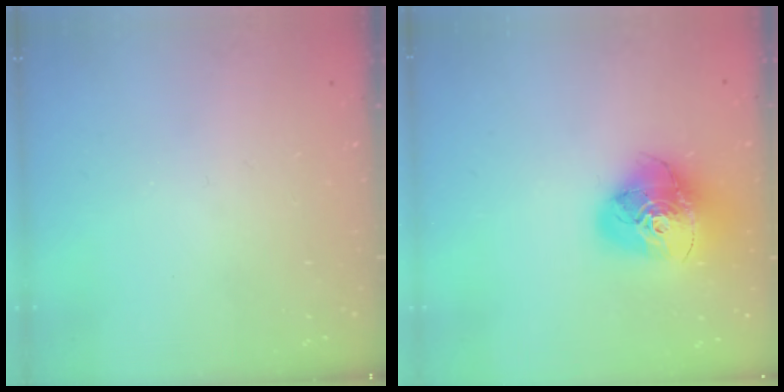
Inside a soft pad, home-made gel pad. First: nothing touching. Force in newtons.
{"total": 18.4, "press": 18.3, "slide": 2.1}